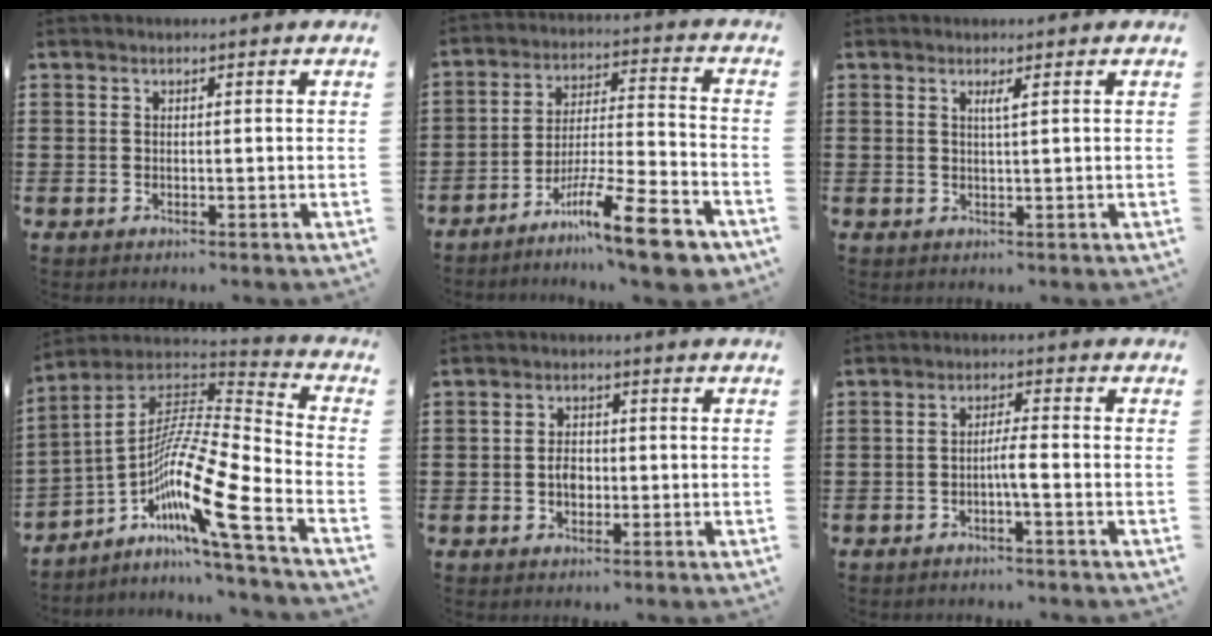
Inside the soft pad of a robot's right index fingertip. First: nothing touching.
{"total": 13.7, "force": [-9.6, 1.5, 9.6], "torque": [-0.144, 0.031, -0.169]}
{"total": 1.4, "force": [0.5, -0.1, 1.3], "torque": [-0.025, -0.002, 0.008]}
{"total": 13.3, "force": [-6.7, 1.2, 11.5], "torque": [-0.238, -0.027, -0.139]}
{"total": 2.5, "force": [-0.5, 1.7, 1.7], "torque": [-0.027, 0.001, -0.012]}
{"total": 3.0, "force": [-1.3, 0.1, 2.7], "torque": [-0.056, -0.004, -0.027]}